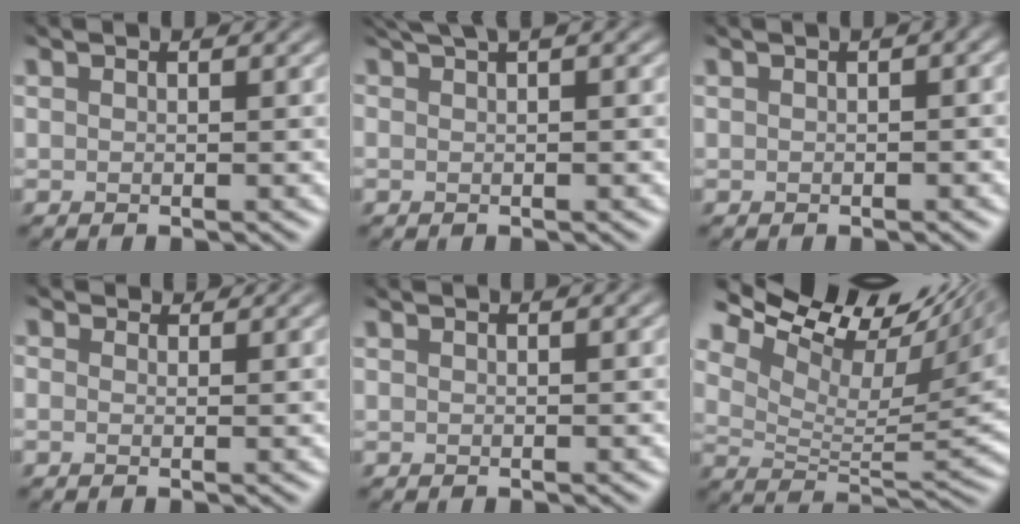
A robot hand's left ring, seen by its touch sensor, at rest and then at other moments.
{"total": 1.6, "force": [1.1, 0.2, 1.1], "torque": [-0.033, 0.001, 0.031]}
{"total": 2.1, "force": [0.9, 0.9, 1.7], "torque": [-0.038, 0.014, 0.013]}
{"total": 1.1, "force": [0.8, -0.2, -0.7], "torque": [-0.003, -0.007, 0.016]}
{"total": 0.8, "force": [0.5, 0.3, 0.6], "torque": [-0.009, 0.006, 0.001]}
{"total": 12.3, "force": [7.3, 5.3, 8.4], "torque": [-0.163, 0.041, 0.124]}